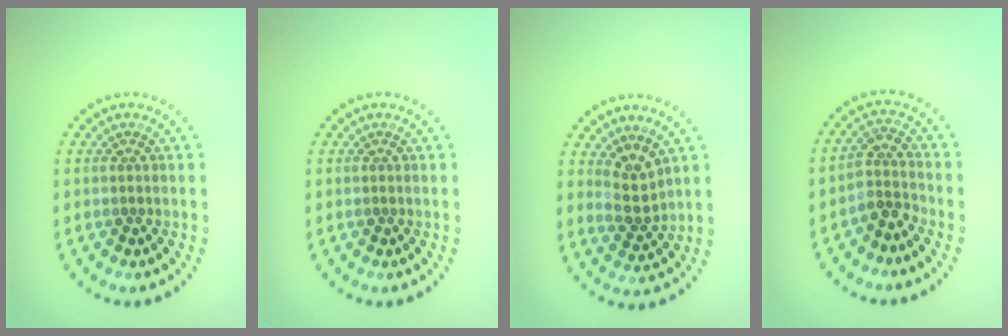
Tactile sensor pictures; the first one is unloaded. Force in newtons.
{"total": 0.0}
{"total": 2.4, "press": 1.9, "slide": 1.6}
{"total": 2.6, "press": 2.1, "slide": 1.6}